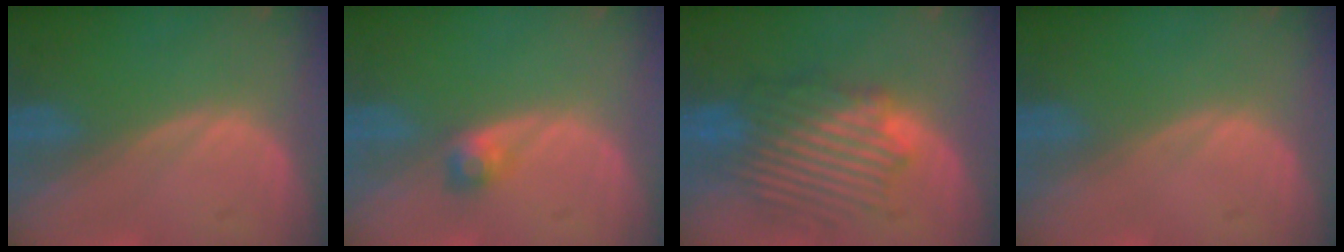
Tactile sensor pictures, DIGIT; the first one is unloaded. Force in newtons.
{"total": 2.5, "press": 2.3, "slide": 1.0}
{"total": 8.7, "press": 8.6, "slide": 1.6}
{"total": 0.0}